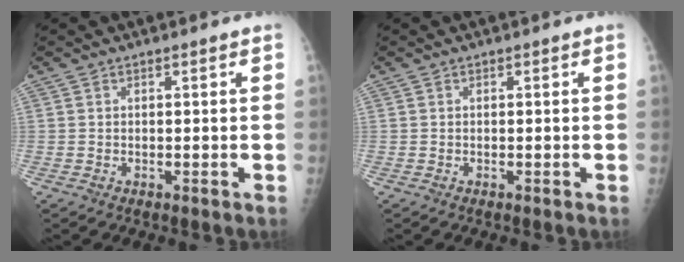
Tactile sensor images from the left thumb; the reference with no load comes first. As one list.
[{"total": 0.0}]